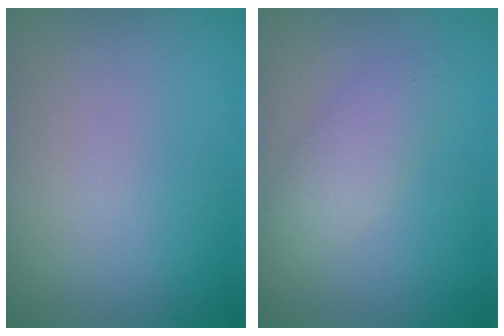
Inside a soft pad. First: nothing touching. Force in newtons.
{"total": 2.7, "press": 2.7, "slide": 0.2}